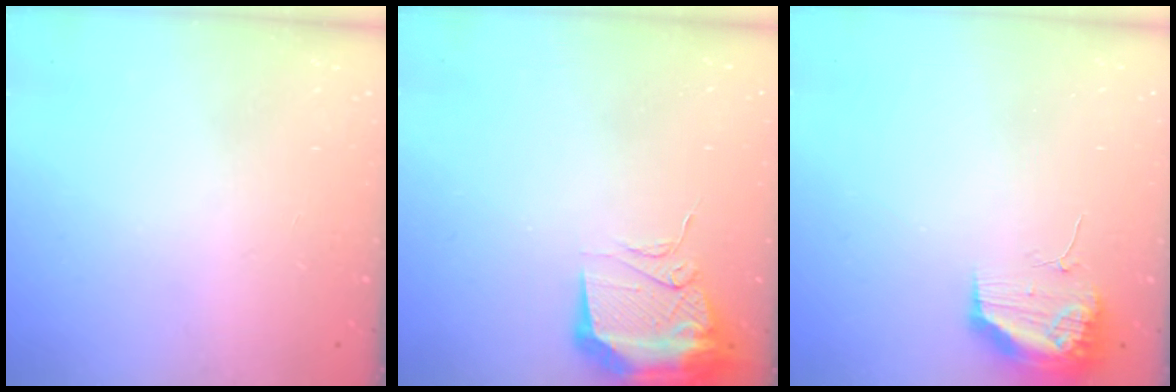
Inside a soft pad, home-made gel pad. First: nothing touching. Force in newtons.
{"total": 12.6, "press": 12.5, "slide": 1.2}
{"total": 13.8, "press": 11.9, "slide": 6.9}